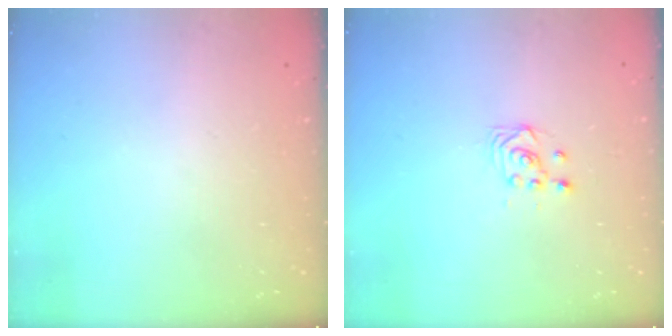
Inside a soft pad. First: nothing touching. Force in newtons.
{"total": 3.8, "press": 3.8, "slide": 0.3}